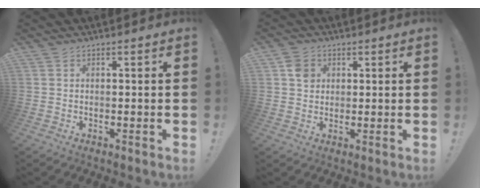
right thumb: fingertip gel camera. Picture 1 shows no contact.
{"total": 4.9, "force": [1.4, 4.3, 1.9], "torque": [-0.019, 0.001, 0.028]}